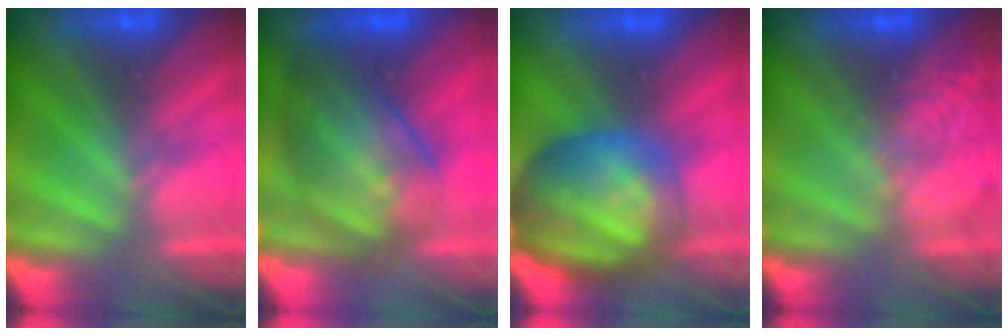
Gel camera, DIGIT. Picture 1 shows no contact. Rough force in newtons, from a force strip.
{"total": 7.4}
{"total": 5.7}
{"total": 2.1}